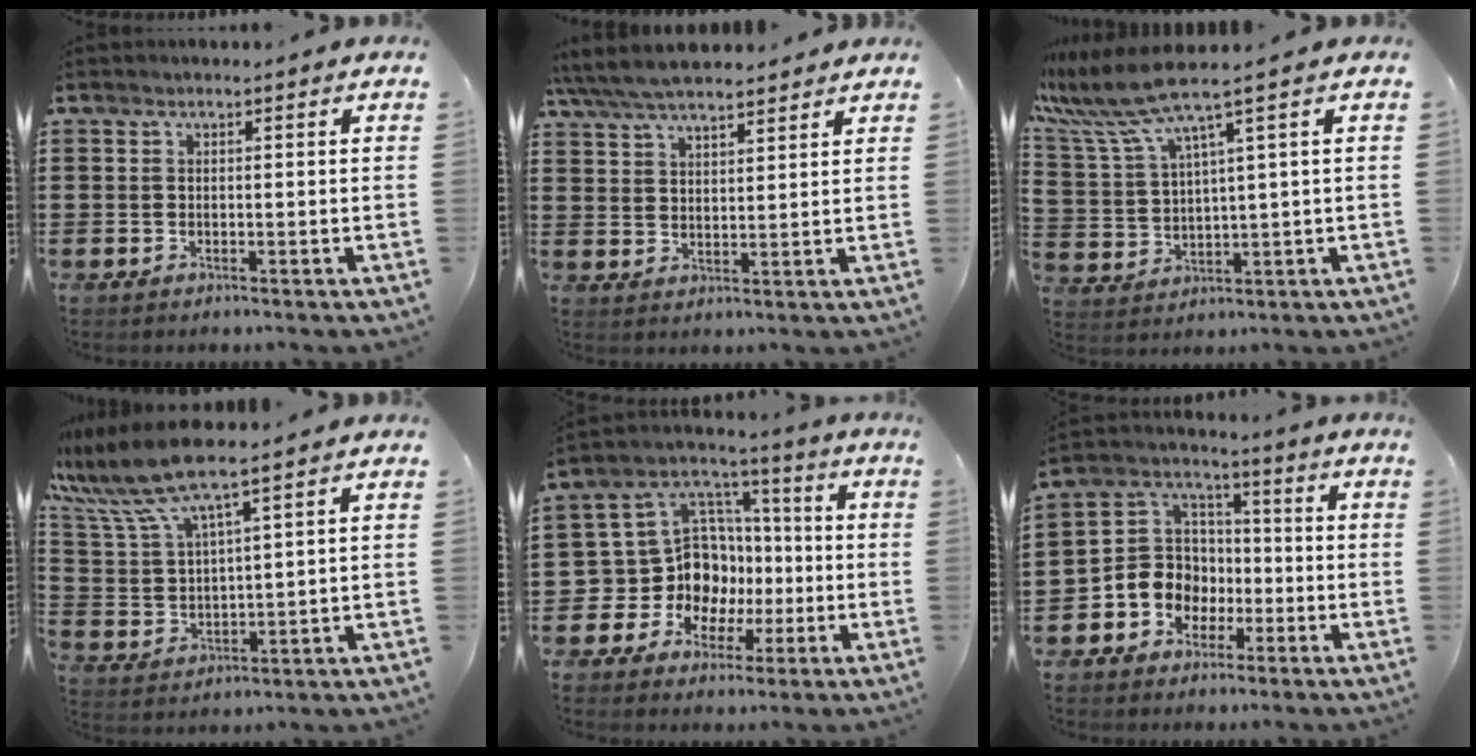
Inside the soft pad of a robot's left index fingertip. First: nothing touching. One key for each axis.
{"total": 6.0, "fx": 5.5, "fy": 1.4, "fz": 2.1, "tx": -0.060, "ty": -0.012, "tz": 0.102}
{"total": 6.8, "fx": 4.8, "fy": 0.3, "fz": 4.7, "tx": -0.128, "ty": -0.031, "tz": 0.080}
{"total": 8.9, "fx": 7.3, "fy": 0.8, "fz": 5.1, "tx": -0.133, "ty": -0.030, "tz": 0.127}
{"total": 12.2, "fx": -2.1, "fy": 11.3, "fz": 4.3, "tx": -0.127, "ty": -0.003, "tz": -0.029}
{"total": 7.6, "fx": -2.4, "fy": 6.9, "fz": 1.8, "tx": -0.079, "ty": 0.005, "tz": -0.051}